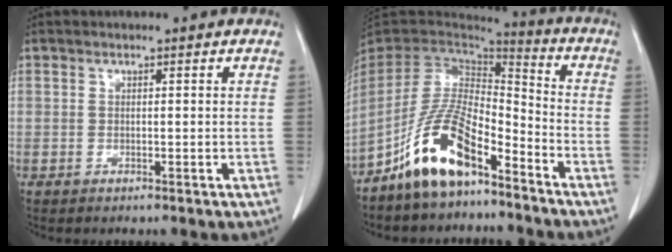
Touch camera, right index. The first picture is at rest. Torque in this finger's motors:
{"motor_torque": [1.16, -0.98, 1.05, 0.21]}